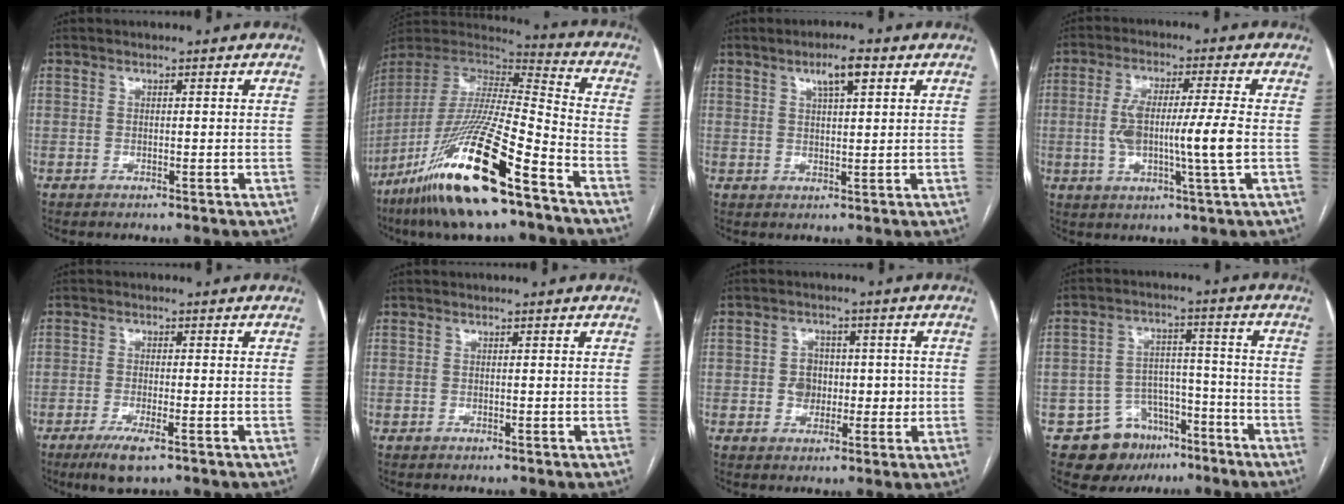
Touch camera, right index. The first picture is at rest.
{"total": 25.0, "force": [-15.0, 2.7, 19.8], "torque": [-0.406, -0.051, -0.283]}
{"total": 4.5, "force": [2.4, 0.8, 3.8], "torque": [-0.066, 0.004, 0.041]}
{"total": 10.2, "force": [-0.9, 0.4, 10.2], "torque": [-0.193, 0.004, -0.018]}
{"total": 5.1, "force": [-3.1, 0.9, 4.0], "torque": [-0.074, -0.011, -0.051]}
{"total": 0.0}
{"total": 4.9, "force": [-0.1, 4.2, 2.5], "torque": [-0.026, 0.017, 0.003]}
{"total": 10.2, "force": [-6.3, 7.3, 3.3], "torque": [-0.045, 0.032, -0.091]}